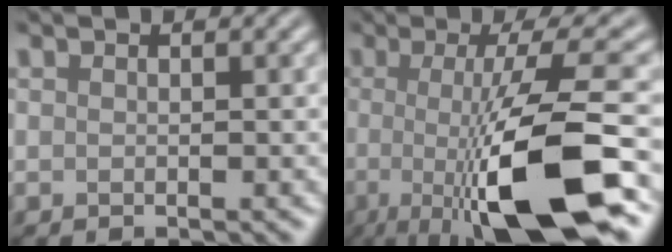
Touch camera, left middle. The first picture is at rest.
{"total": 12.0, "force": [-2.5, 2.7, 11.4], "torque": [-0.152, -0.002, -0.054]}